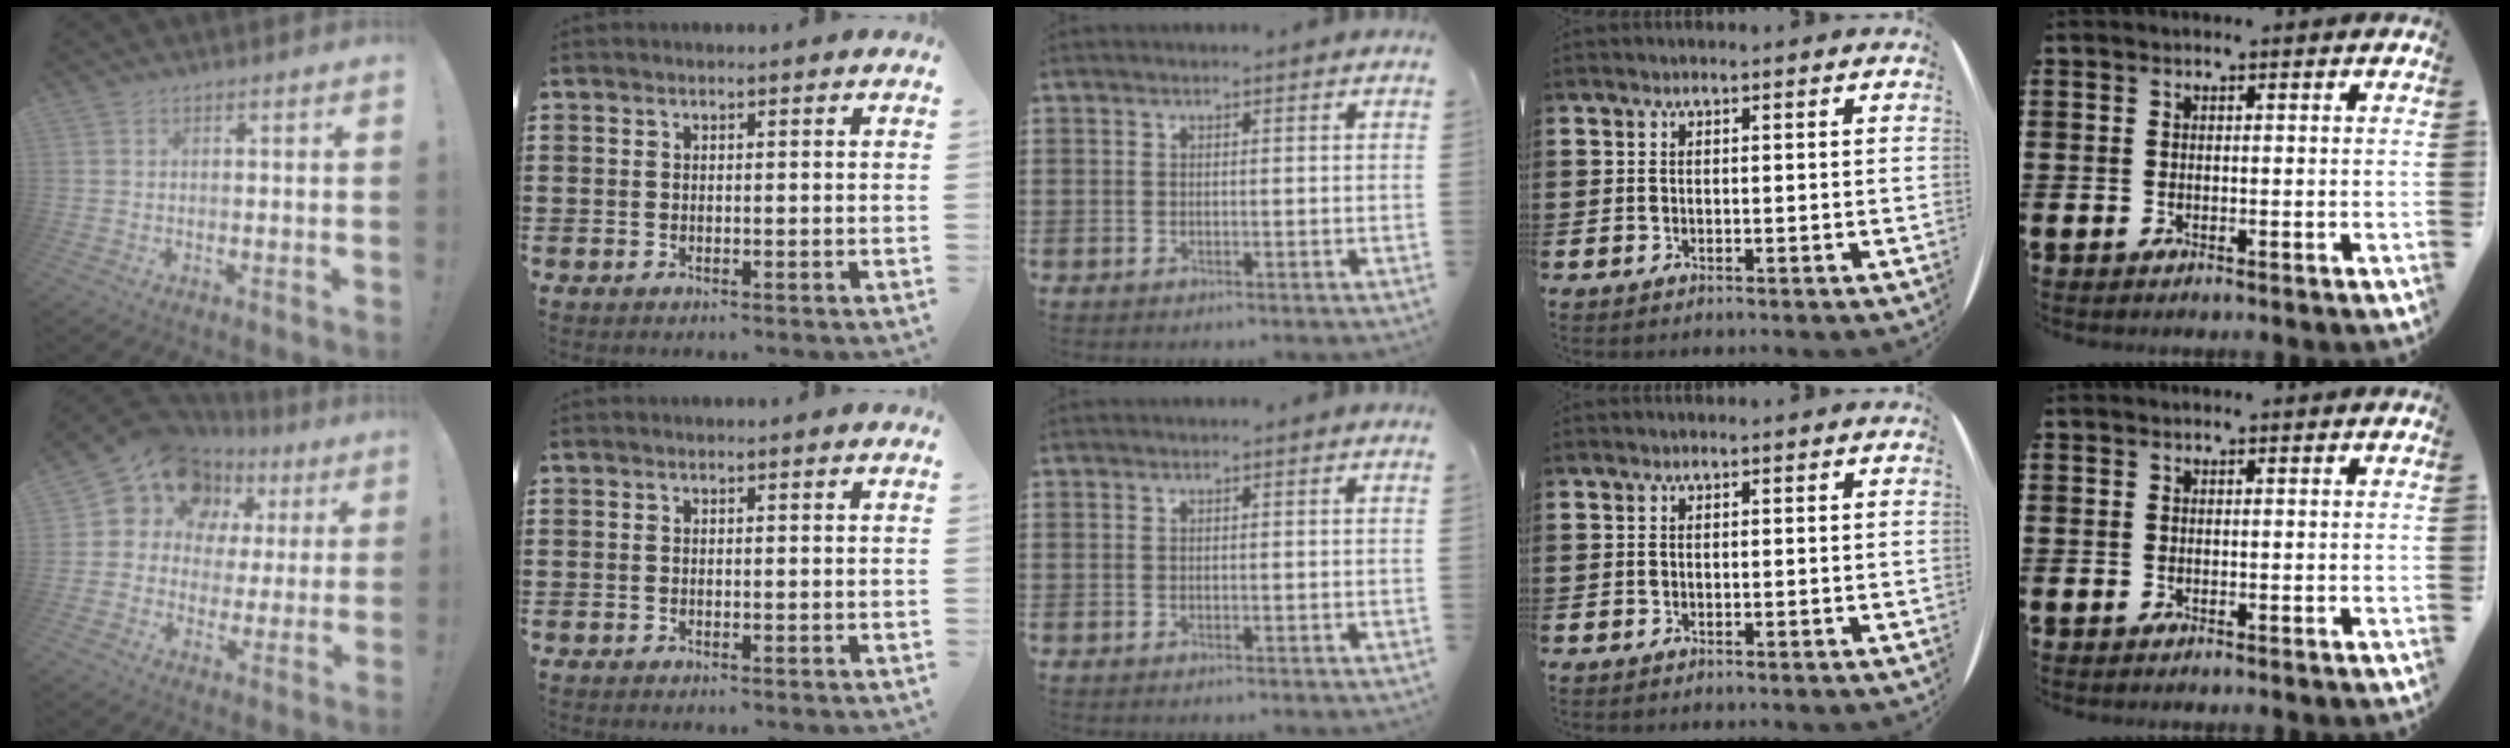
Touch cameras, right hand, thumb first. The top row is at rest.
{"thumb": {"total": 13.5, "force": [8.2, 9.6, 4.6], "torque": [-0.081, -0.059, 0.160]}}